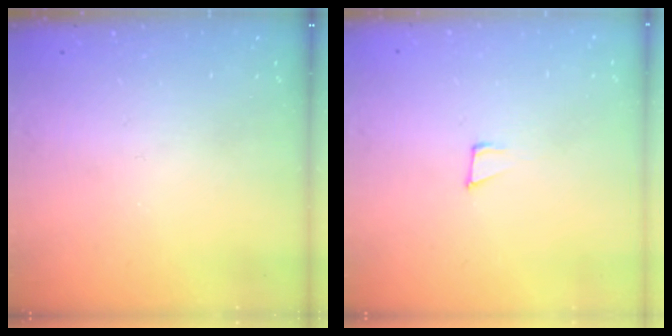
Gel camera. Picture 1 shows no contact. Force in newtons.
{"total": 7.0, "press": 6.8, "slide": 1.4}